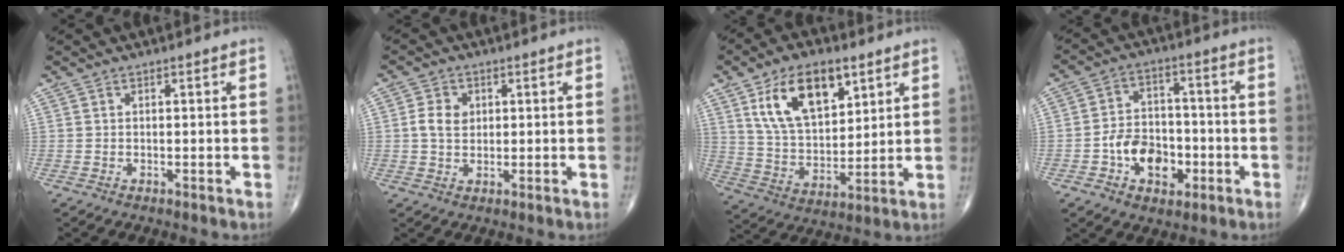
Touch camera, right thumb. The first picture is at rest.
{"total": 4.5, "force": [0.8, 3.4, 2.8], "torque": [-0.041, 0.000, 0.013]}
{"total": 16.3, "force": [7.8, 8.7, 11.4], "torque": [-0.168, -0.029, 0.150]}
{"total": 10.9, "force": [-3.4, 7.6, 7.1], "torque": [-0.083, 0.030, -0.057]}